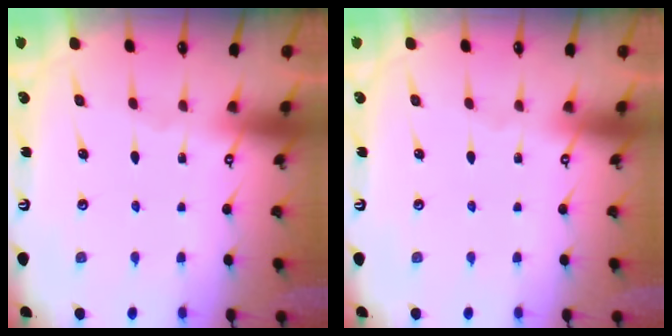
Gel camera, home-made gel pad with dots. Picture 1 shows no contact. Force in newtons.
{"total": 0.0}